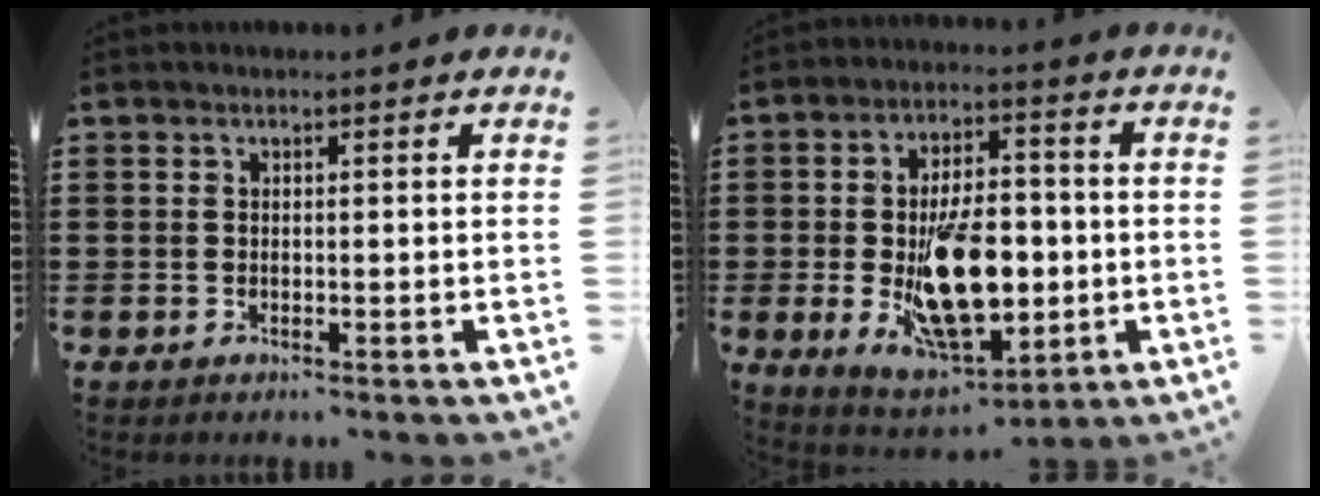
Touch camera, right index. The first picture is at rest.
{"total": 14.5, "force": [-2.3, 7.6, 12.1], "torque": [-0.199, -0.009, -0.033]}